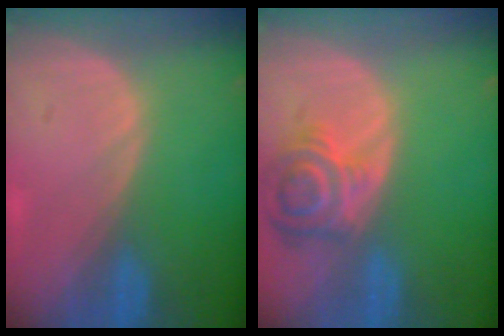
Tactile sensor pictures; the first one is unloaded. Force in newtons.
{"total": 6.8, "press": 6.5, "slide": 2.0}